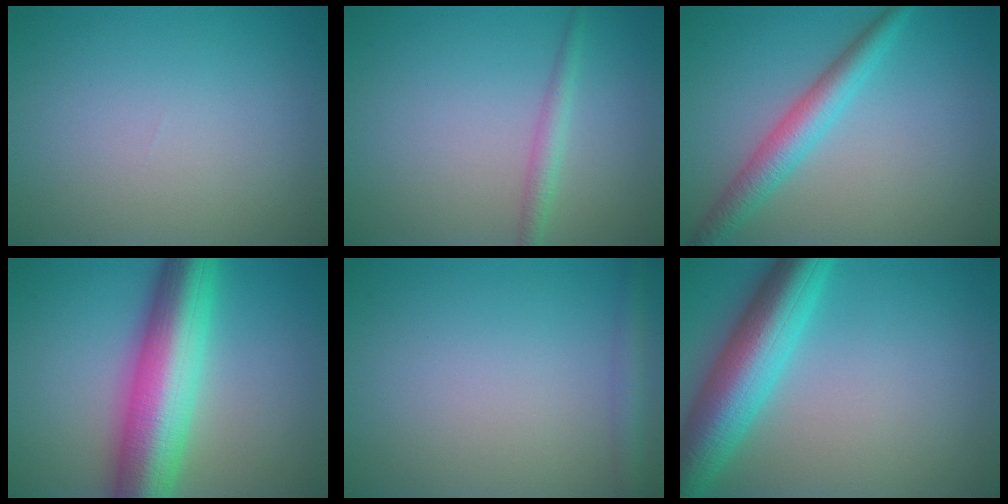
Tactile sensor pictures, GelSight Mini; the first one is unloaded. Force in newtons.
{"total": 1.7, "press": 1.7, "slide": 0.0}
{"total": 3.6, "press": 3.6, "slide": 0.1}
{"total": 11.0, "press": 11.0, "slide": 0.3}
{"total": 2.1, "press": 2.1, "slide": 0.1}
{"total": 8.5, "press": 8.5, "slide": 0.2}